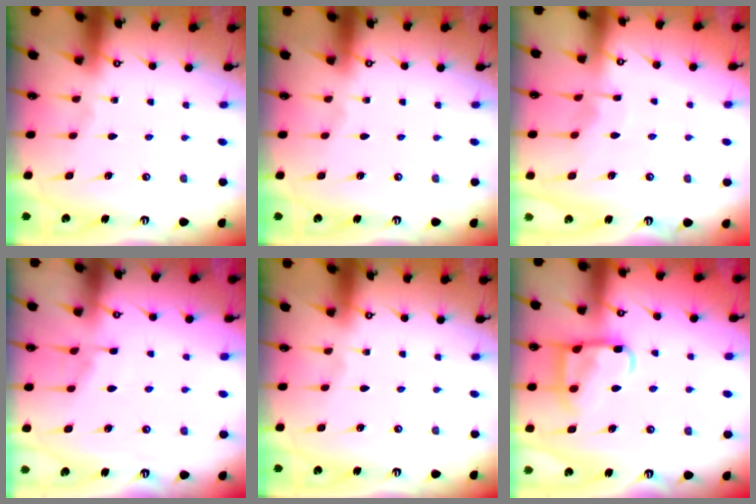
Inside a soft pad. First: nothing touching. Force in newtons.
{"total": 0.0}
{"total": 5.0, "press": 5.0, "slide": 0.4}
{"total": 4.4, "press": 4.4, "slide": 0.6}
{"total": 0.0}
{"total": 14.0, "press": 13.9, "slide": 1.4}